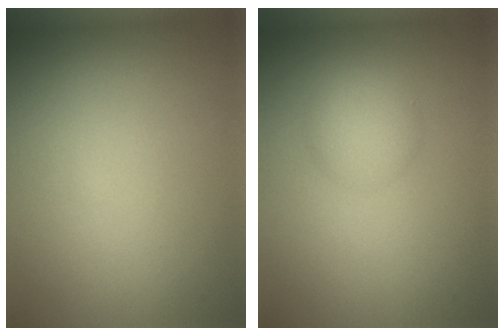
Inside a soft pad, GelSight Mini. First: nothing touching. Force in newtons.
{"total": 2.9, "press": 2.9, "slide": 0.1}